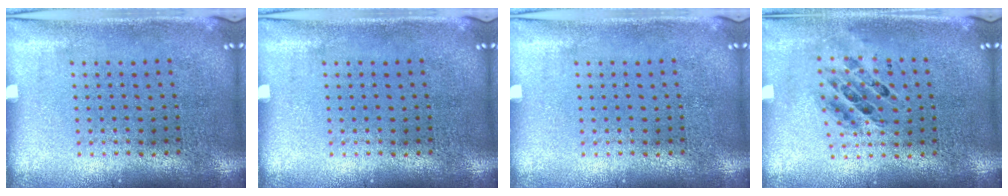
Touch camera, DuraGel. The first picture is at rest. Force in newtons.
{"total": 0.0}
{"total": 0.0}
{"total": 0.7, "press": 0.7, "slide": 0.2}